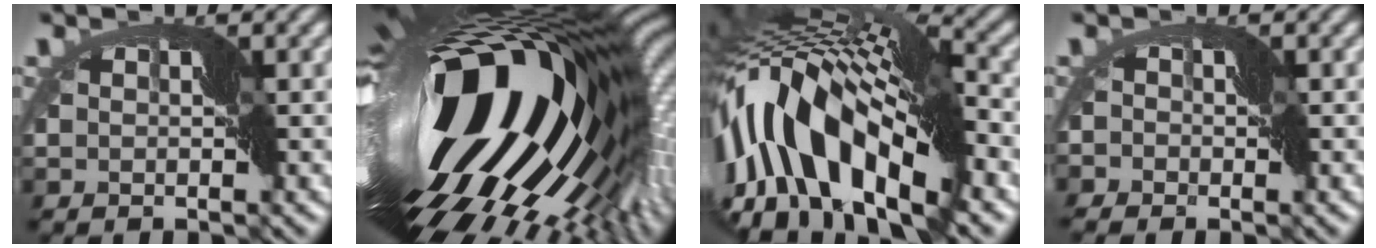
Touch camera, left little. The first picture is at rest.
{"total": 21.2, "force": [-0.1, 9.5, 19.0], "torque": [-0.312, -0.043, -0.024]}
{"total": 13.8, "force": [-3.4, 6.6, 11.7], "torque": [-0.199, 0.022, -0.070]}
{"total": 2.7, "force": [-1.9, 1.8, 0.1], "torque": [0.010, 0.008, -0.033]}